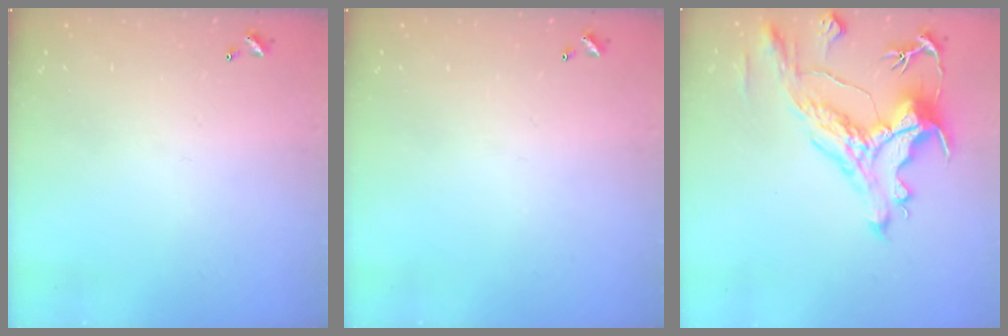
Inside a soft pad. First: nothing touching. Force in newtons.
{"total": 0.0}
{"total": 5.0, "press": 4.7, "slide": 1.8}